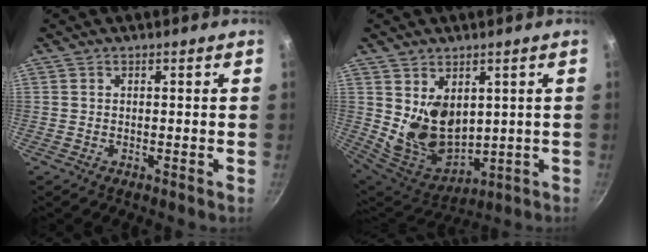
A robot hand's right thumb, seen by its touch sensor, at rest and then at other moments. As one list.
[{"total": 11.3, "force": [2.0, 8.1, 7.6], "torque": [-0.105, -0.039, 0.065]}]